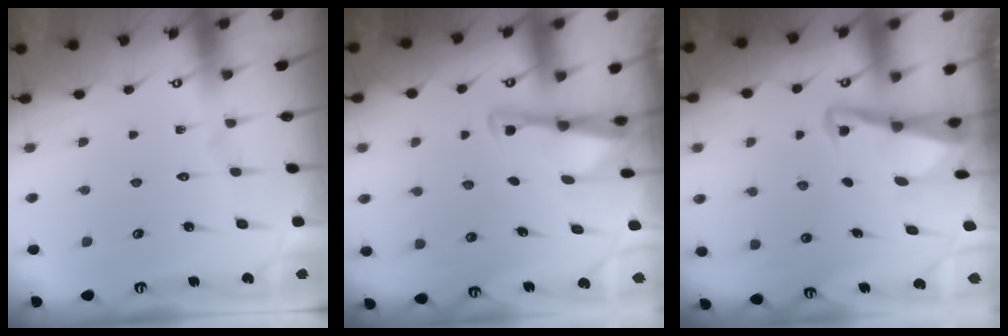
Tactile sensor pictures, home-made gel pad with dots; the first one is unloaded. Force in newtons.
{"total": 3.3, "press": 3.3, "slide": 0.3}
{"total": 3.6, "press": 3.5, "slide": 0.8}